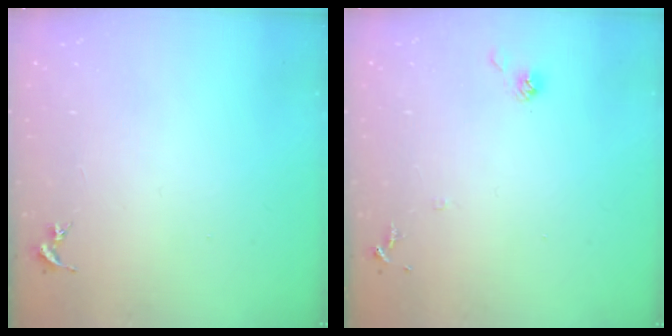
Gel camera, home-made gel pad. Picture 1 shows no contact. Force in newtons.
{"total": 7.3, "press": 7.3, "slide": 0.4}